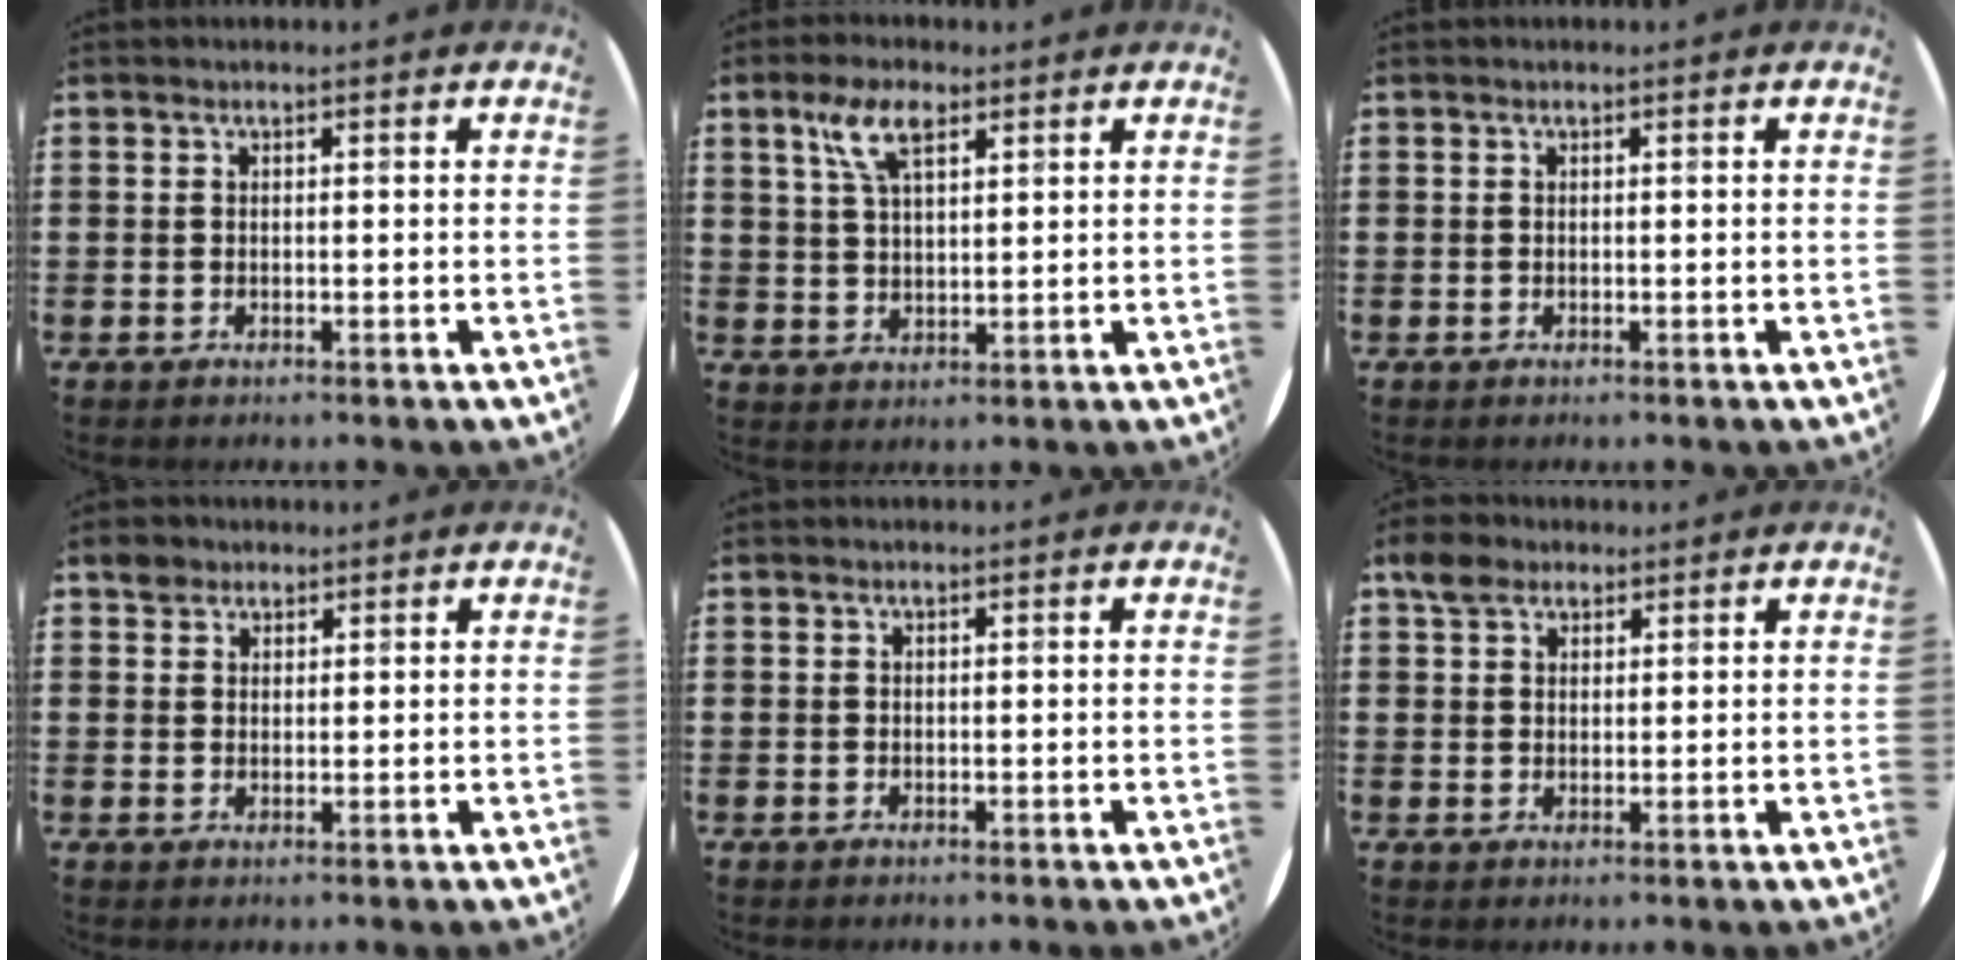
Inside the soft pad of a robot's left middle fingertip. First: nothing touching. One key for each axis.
{"total": 5.9, "fx": 3.5, "fy": 2.4, "fz": 4.1, "tx": -0.091, "ty": 0.011, "tz": 0.061}
{"total": 0.0}
{"total": 2.1, "fx": 1.7, "fy": 1.2, "fz": 0.1, "tx": 0.005, "ty": 0.002, "tz": 0.033}
{"total": 0.0}
{"total": 3.3, "fx": 2.5, "fy": 2.0, "fz": 0.8, "tx": -0.014, "ty": 0.008, "tz": 0.046}